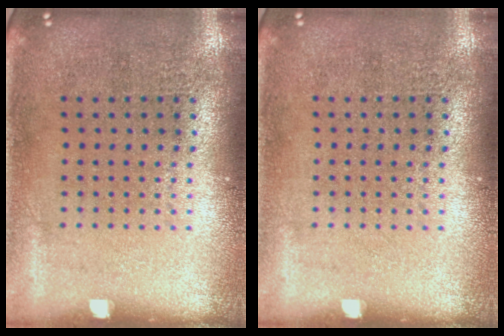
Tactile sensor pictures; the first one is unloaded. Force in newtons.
{"total": 0.0}